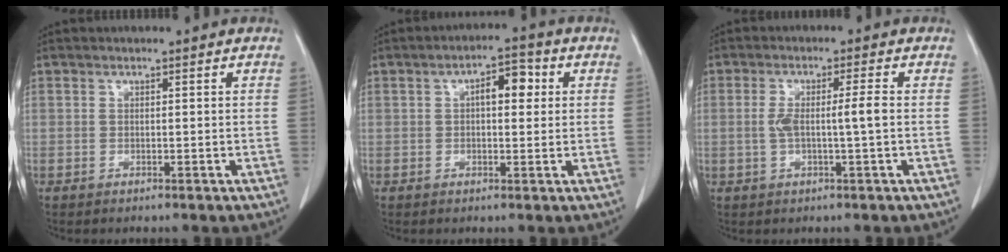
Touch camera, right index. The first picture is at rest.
{"total": 5.1, "force": [1.1, 2.1, 4.5], "torque": [-0.068, 0.018, 0.015]}
{"total": 4.4, "force": [-0.1, -0.1, 4.4], "torque": [-0.086, 0.010, 0.003]}